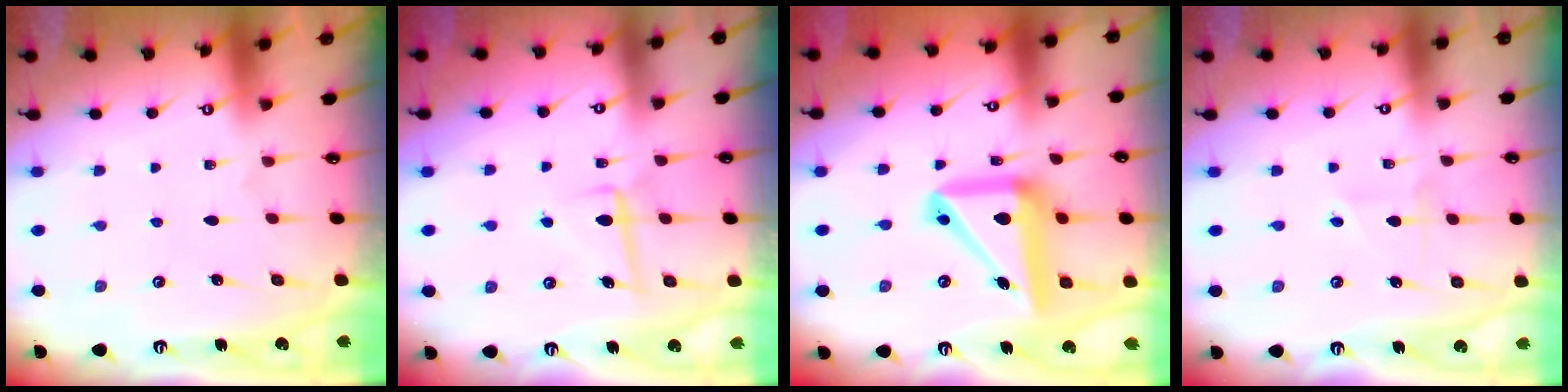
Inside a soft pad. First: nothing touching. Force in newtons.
{"total": 6.7, "press": 6.6, "slide": 1.2}
{"total": 16.8, "press": 16.7, "slide": 2.3}
{"total": 3.0, "press": 2.9, "slide": 0.5}